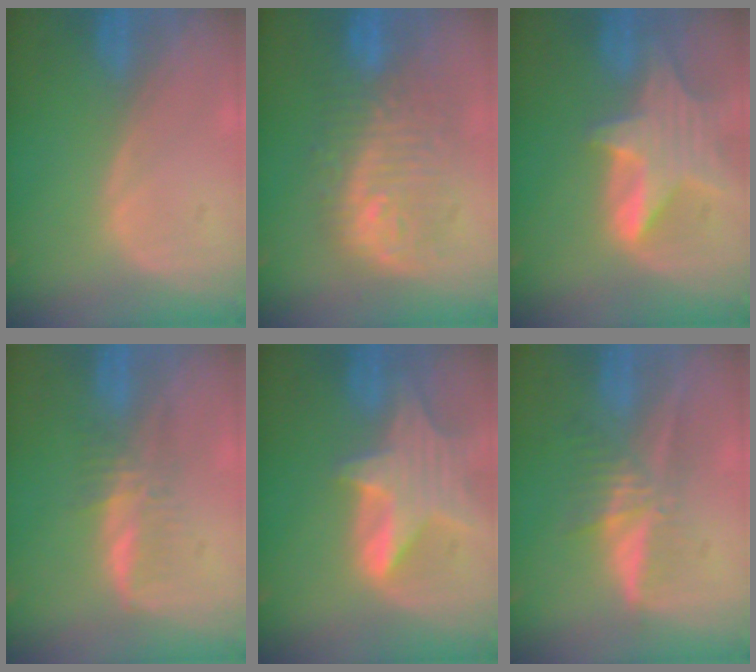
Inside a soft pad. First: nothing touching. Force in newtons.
{"total": 10.1, "press": 9.9, "slide": 1.9}
{"total": 8.5, "press": 7.5, "slide": 3.9}
{"total": 3.4, "press": 3.4, "slide": 0.6}
{"total": 8.5, "press": 7.5, "slide": 3.9}
{"total": 5.8, "press": 5.5, "slide": 2.0}